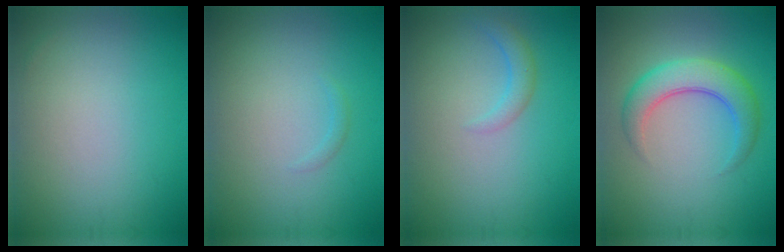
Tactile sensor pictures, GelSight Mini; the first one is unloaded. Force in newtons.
{"total": 0.5, "press": 0.5, "slide": 0.1}
{"total": 1.5, "press": 1.5, "slide": 0.2}
{"total": 4.7, "press": 4.7, "slide": 0.2}